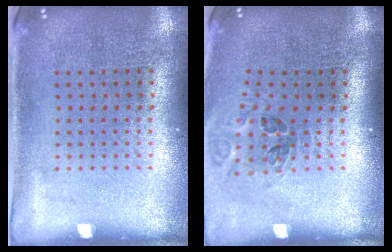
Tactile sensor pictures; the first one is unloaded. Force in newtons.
{"total": 1.2, "press": 1.1, "slide": 0.4}